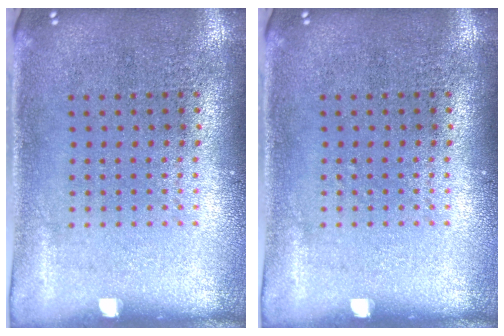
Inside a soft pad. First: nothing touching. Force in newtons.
{"total": 0.0}